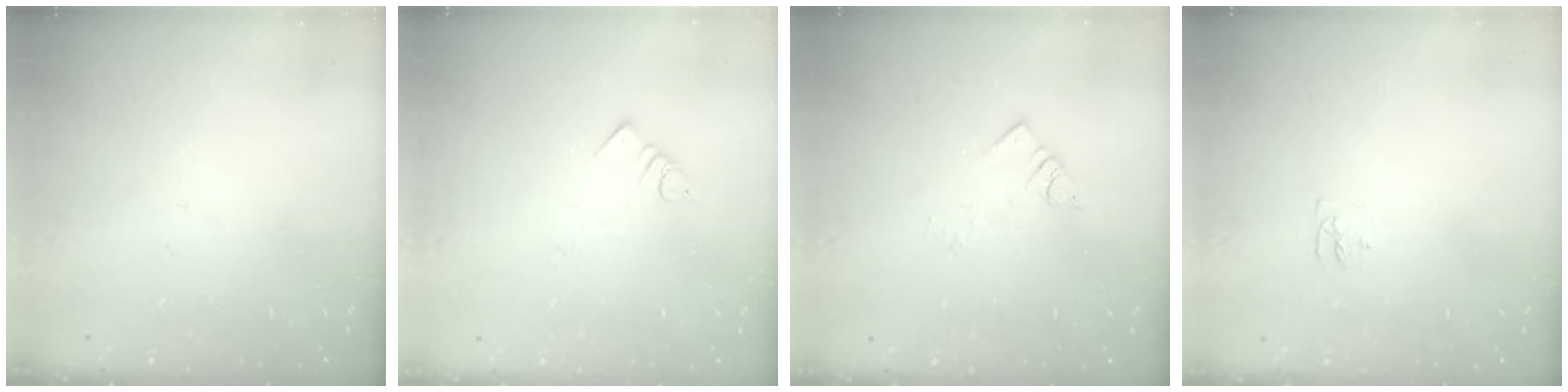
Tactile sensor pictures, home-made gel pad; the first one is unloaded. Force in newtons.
{"total": 3.0, "press": 3.0, "slide": 0.1}
{"total": 2.8, "press": 2.8, "slide": 0.3}
{"total": 4.0, "press": 3.9, "slide": 0.4}